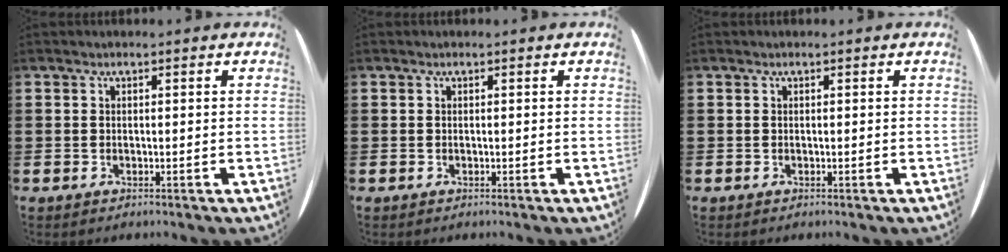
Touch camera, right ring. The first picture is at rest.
{"total": 0.0}
{"total": 0.0}